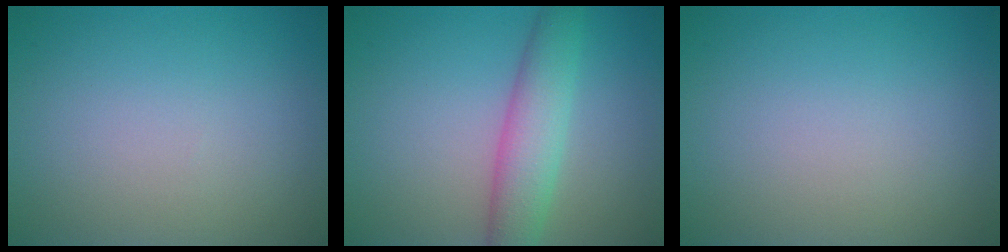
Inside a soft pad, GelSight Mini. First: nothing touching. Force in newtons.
{"total": 4.4, "press": 4.4, "slide": 0.1}
{"total": 0.0}